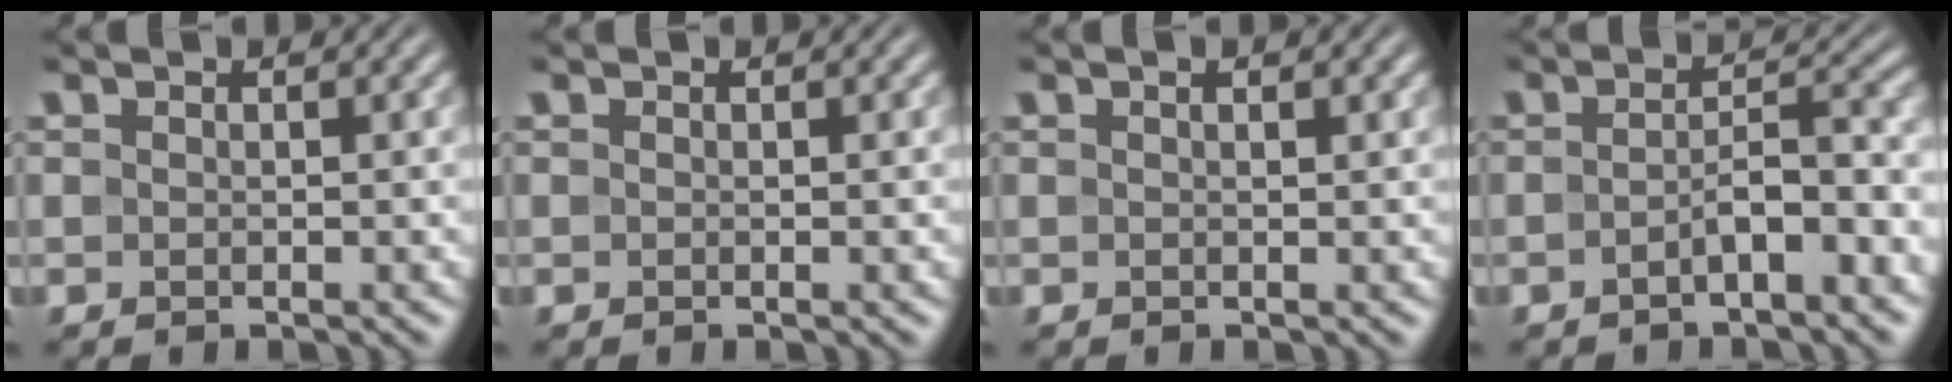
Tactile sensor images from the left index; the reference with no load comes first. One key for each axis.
{"total": 0.0}
{"total": 0.8, "fx": 0.4, "fy": 0.1, "fz": 0.7, "tx": -0.014, "ty": 0.002, "tz": 0.006}
{"total": 3.6, "fx": -1.6, "fy": 0.9, "fz": 3.1, "tx": -0.055, "ty": 0.010, "tz": -0.032}